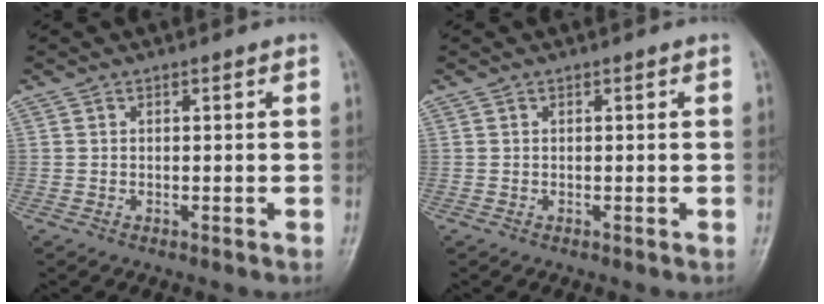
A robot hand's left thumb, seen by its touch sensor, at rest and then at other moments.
{"total": 0.0}